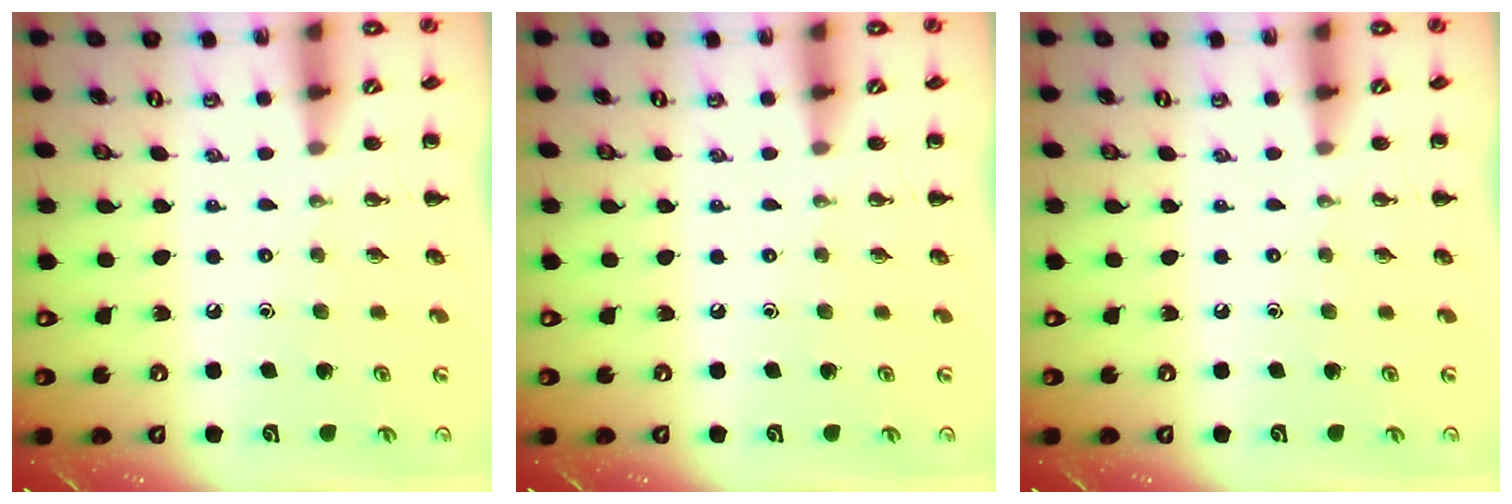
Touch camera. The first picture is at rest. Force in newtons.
{"total": 0.0}
{"total": 0.0}